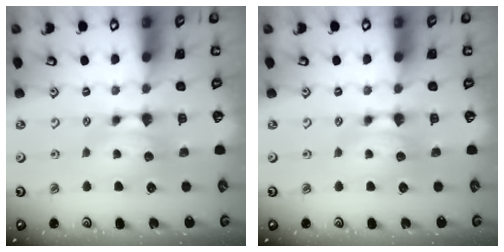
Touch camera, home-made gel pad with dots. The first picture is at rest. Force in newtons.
{"total": 0.0}